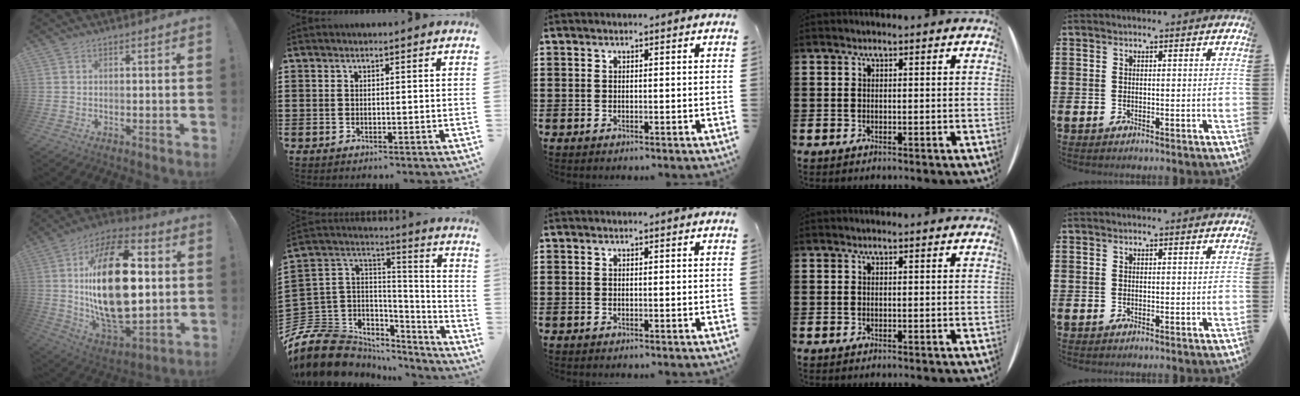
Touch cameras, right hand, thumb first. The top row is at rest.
{"thumb": {"total": 31.2, "force": [3.0, 16.5, 26.3], "torque": [-0.487, -0.014, 0.051]}, "index": {"total": 11.6, "force": [-7.4, 7.8, 4.2], "torque": [-0.130, 0.008, -0.142]}}